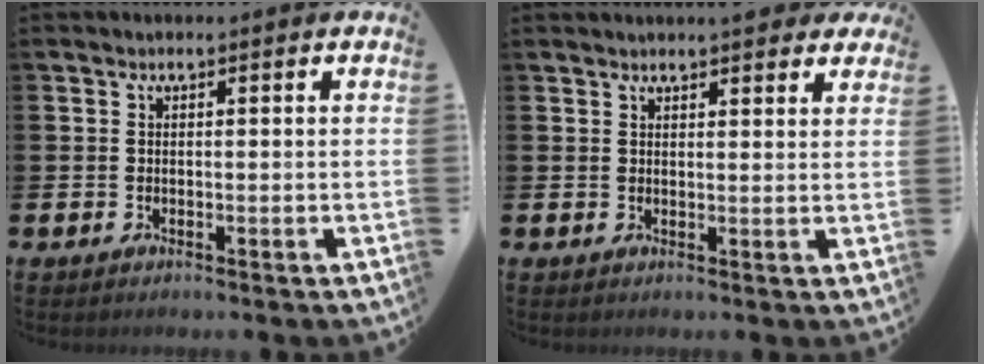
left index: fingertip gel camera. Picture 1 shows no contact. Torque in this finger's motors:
{"motor_torque": [0.92, -1.22, 0.07, 0.08]}